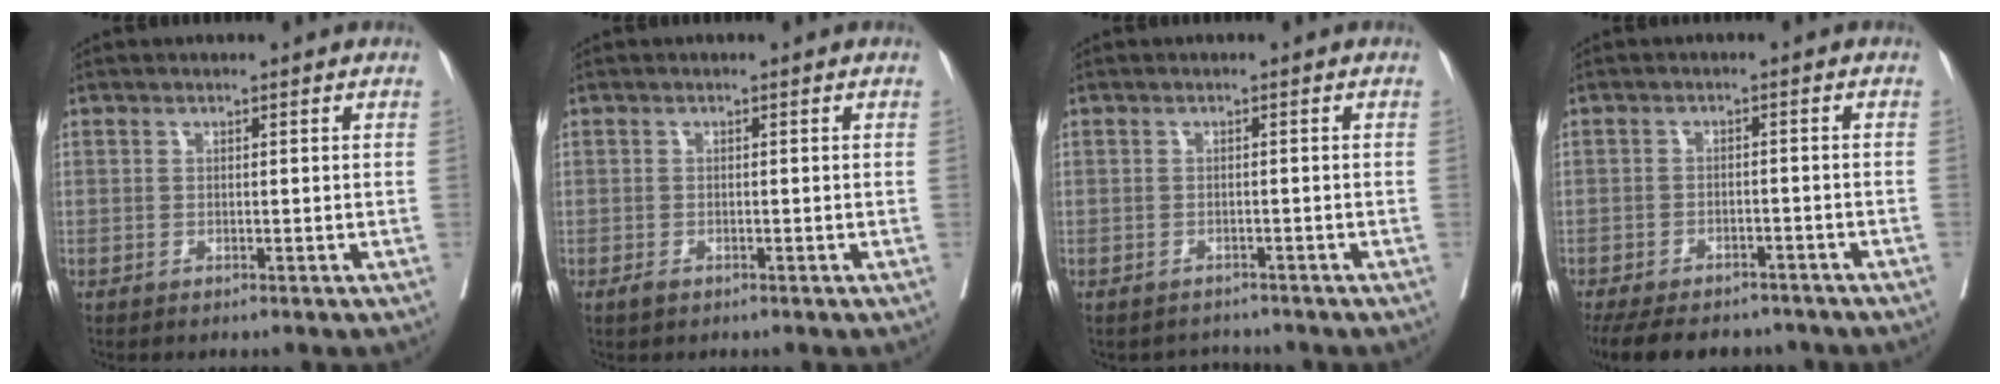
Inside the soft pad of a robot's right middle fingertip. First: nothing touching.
{"total": 1.0, "force": [-0.6, 0.5, 0.6], "torque": [-0.013, -0.001, -0.008]}
{"total": 2.0, "force": [-1.8, 0.6, -0.4], "torque": [0.003, -0.005, -0.028]}
{"total": 14.3, "force": [-12.0, 5.5, 5.5], "torque": [-0.127, -0.010, -0.160]}